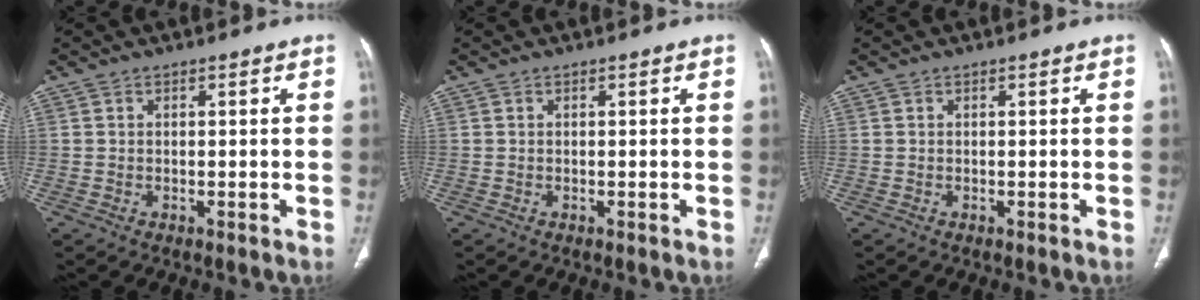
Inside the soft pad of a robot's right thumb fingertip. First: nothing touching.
{"total": 0.0}
{"total": 0.0}